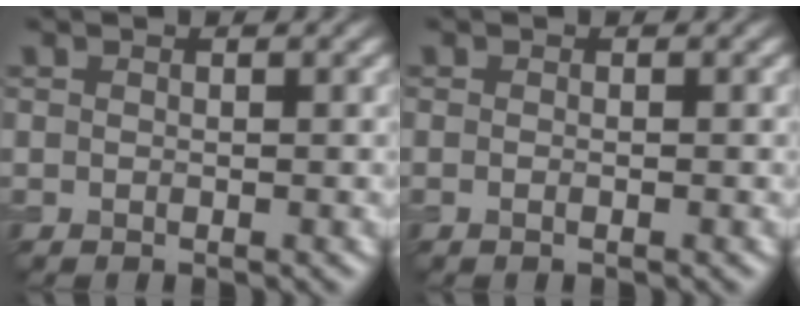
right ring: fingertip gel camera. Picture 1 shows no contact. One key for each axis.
{"total": 0.6, "fx": -0.2, "fy": 0.2, "fz": 0.6, "tx": -0.011, "ty": -0.009, "tz": -0.006}